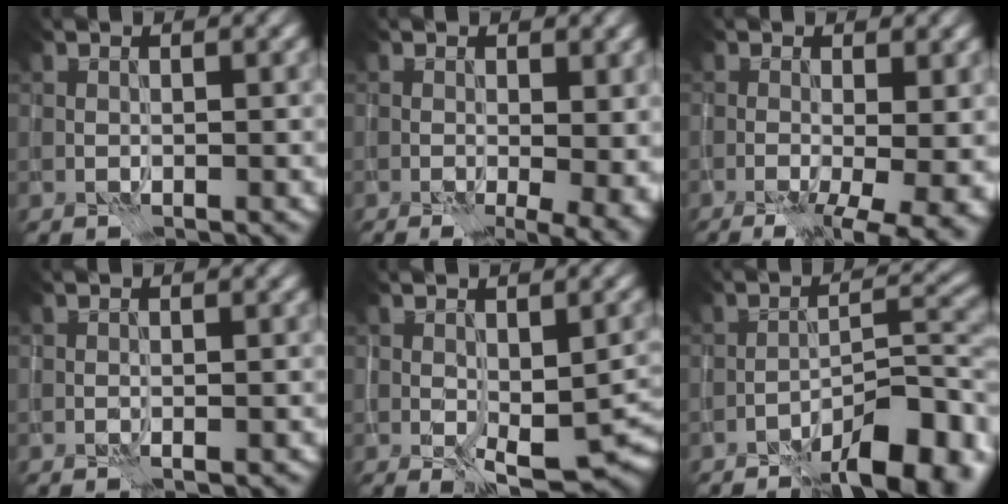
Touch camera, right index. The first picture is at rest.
{"total": 6.6, "force": [-1.7, 2.8, 5.7], "torque": [-0.041, 0.000, -0.017]}
{"total": 9.1, "force": [-3.6, 3.2, 7.7], "torque": [-0.090, -0.011, -0.047]}
{"total": 0.8, "force": [-0.6, 0.2, 0.6], "torque": [-0.010, 0.000, -0.009]}
{"total": 7.9, "force": [-1.7, 4.1, 6.5], "torque": [-0.108, -0.025, -0.011]}
{"total": 10.1, "force": [-6.7, 3.1, 6.8], "torque": [-0.085, 0.012, -0.111]}